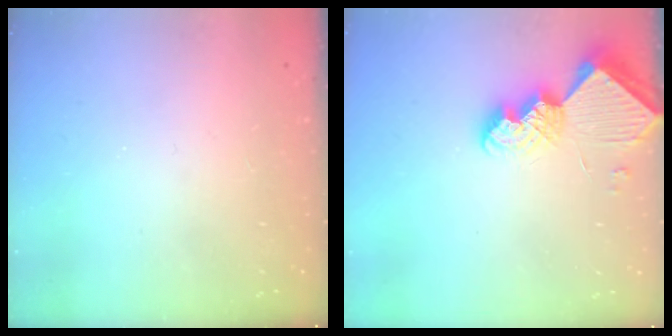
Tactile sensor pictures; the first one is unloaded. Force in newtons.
{"total": 10.4, "press": 10.3, "slide": 0.8}